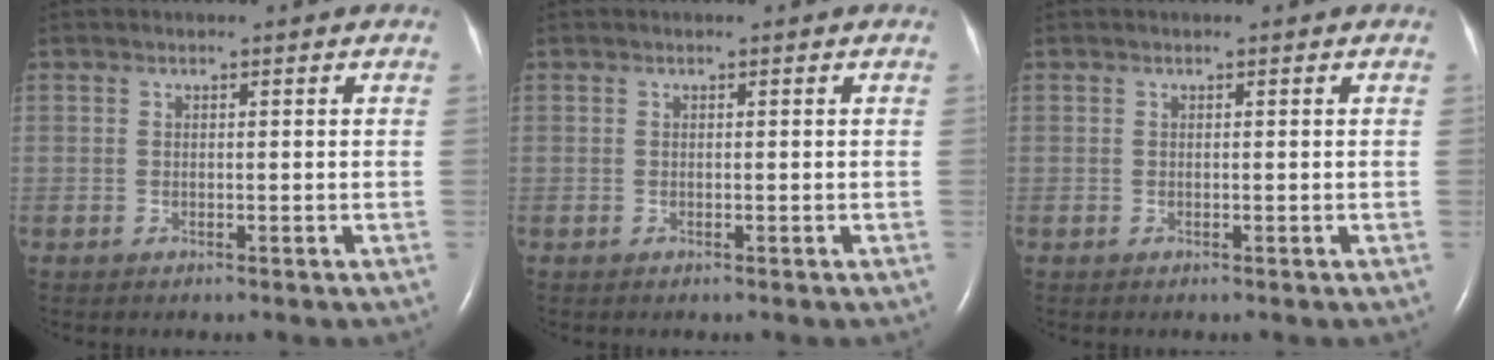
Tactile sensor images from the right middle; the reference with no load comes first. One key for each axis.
{"total": 0.0}
{"total": 0.0}